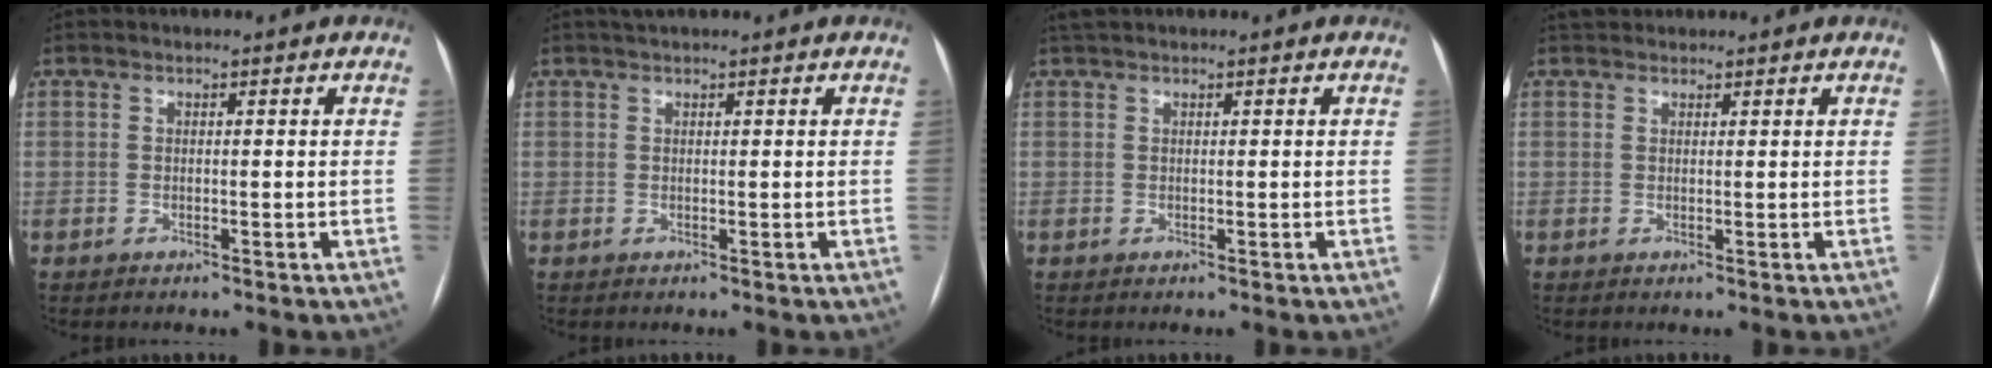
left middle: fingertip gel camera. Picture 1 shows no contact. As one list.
[{"total": 1.4, "force": [1.2, 0.1, 0.7], "torque": [-0.009, 0.019, 0.023]}, {"total": 1.4, "force": [1.2, 0.1, 0.5], "torque": [-0.013, 0.020, 0.027]}, {"total": 2.5, "force": [2.3, 0.9, 0.4], "torque": [-0.006, 0.029, 0.038]}]